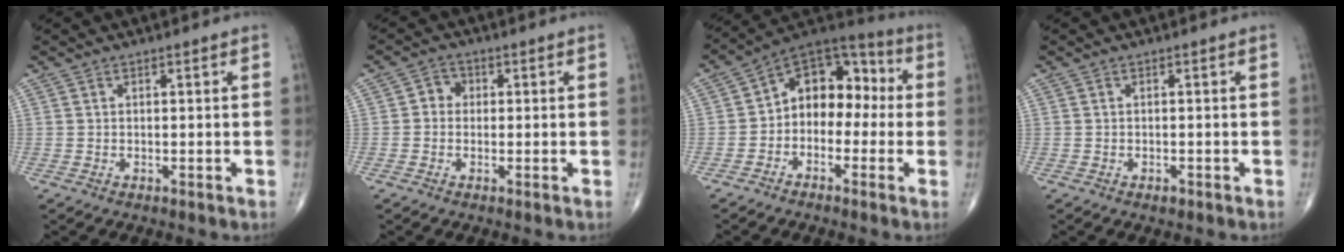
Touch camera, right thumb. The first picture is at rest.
{"total": 2.8, "force": [0.0, 2.5, 1.2], "torque": [0.001, 0.008, -0.010]}
{"total": 12.1, "force": [-0.9, 8.7, 8.3], "torque": [-0.075, 0.052, -0.037]}
{"total": 0.8, "force": [-0.5, 0.4, 0.5], "torque": [-0.006, 0.001, -0.007]}